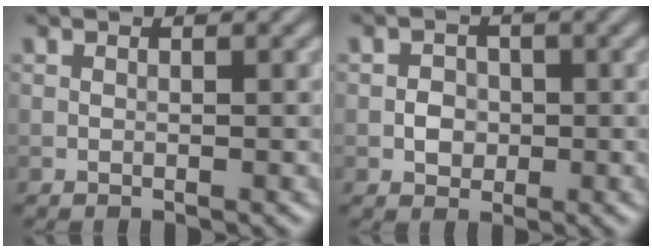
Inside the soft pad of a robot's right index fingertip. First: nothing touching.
{"total": 1.9, "force": [-0.3, 1.7, 0.8], "torque": [-0.008, 0.000, -0.009]}